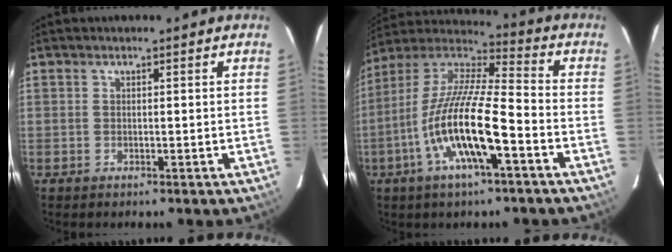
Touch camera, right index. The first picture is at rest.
{"total": 17.0, "force": [-6.7, 3.2, 15.3], "torque": [-0.295, -0.016, -0.135]}